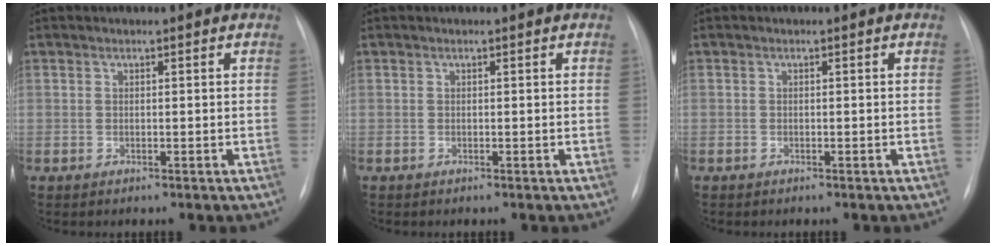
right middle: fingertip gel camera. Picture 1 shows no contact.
{"total": 0.0}
{"total": 0.0}